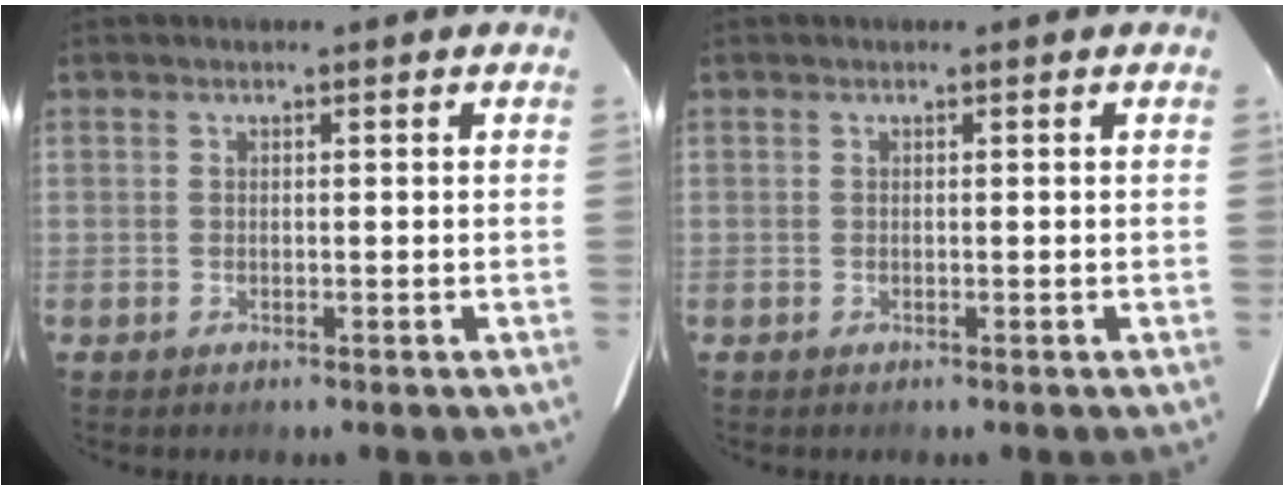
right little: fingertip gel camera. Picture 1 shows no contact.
{"total": 0.0}